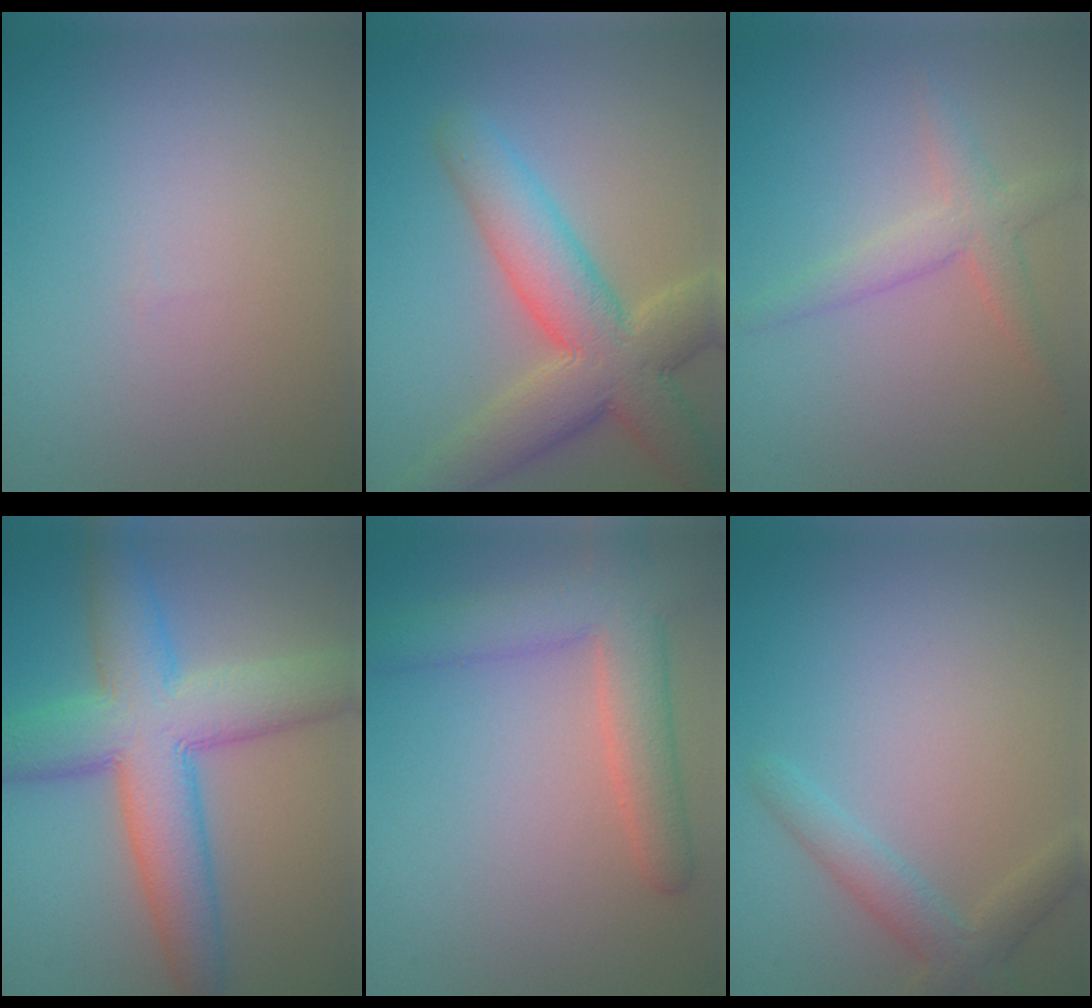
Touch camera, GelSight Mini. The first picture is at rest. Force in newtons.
{"total": 8.8, "press": 8.8, "slide": 0.6}
{"total": 2.8, "press": 2.7, "slide": 0.3}
{"total": 10.0, "press": 10.0, "slide": 0.4}
{"total": 5.8, "press": 5.7, "slide": 0.6}
{"total": 2.8, "press": 2.8, "slide": 0.0}